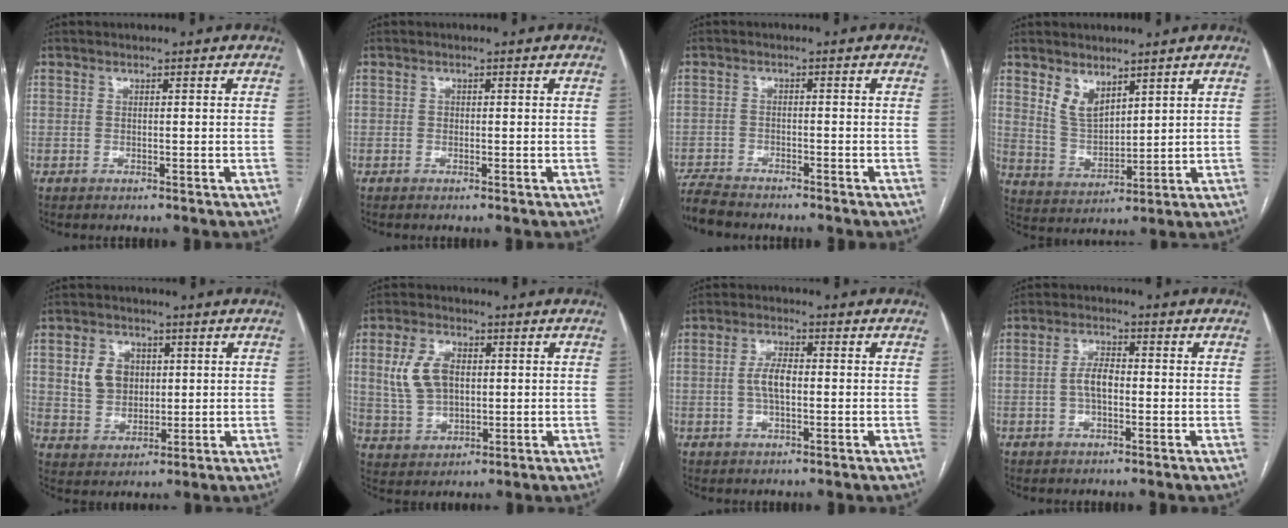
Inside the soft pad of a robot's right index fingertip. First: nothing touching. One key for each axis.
{"total": 0.6, "fx": 0.0, "fy": 0.5, "fz": 0.2, "tx": 0.001, "ty": 0.002, "tz": -0.002}
{"total": 5.7, "fx": -5.4, "fy": 0.9, "fz": 1.5, "tx": -0.028, "ty": -0.016, "tz": -0.096}
{"total": 6.0, "fx": 4.0, "fy": 3.1, "fz": 3.3, "tx": -0.067, "ty": -0.006, "tz": 0.091}
{"total": 7.2, "fx": 1.8, "fy": 5.8, "fz": 3.7, "tx": -0.077, "ty": 0.015, "tz": 0.045}
{"total": 8.7, "fx": 1.8, "fy": 5.5, "fz": 6.5, "tx": -0.150, "ty": 0.018, "tz": 0.044}
{"total": 4.3, "fx": -0.2, "fy": 1.6, "fz": 3.9, "tx": -0.083, "ty": 0.006, "tz": -0.005}
{"total": 3.9, "fx": -0.5, "fy": 1.7, "fz": 3.5, "tx": -0.071, "ty": 0.011, "tz": -0.011}